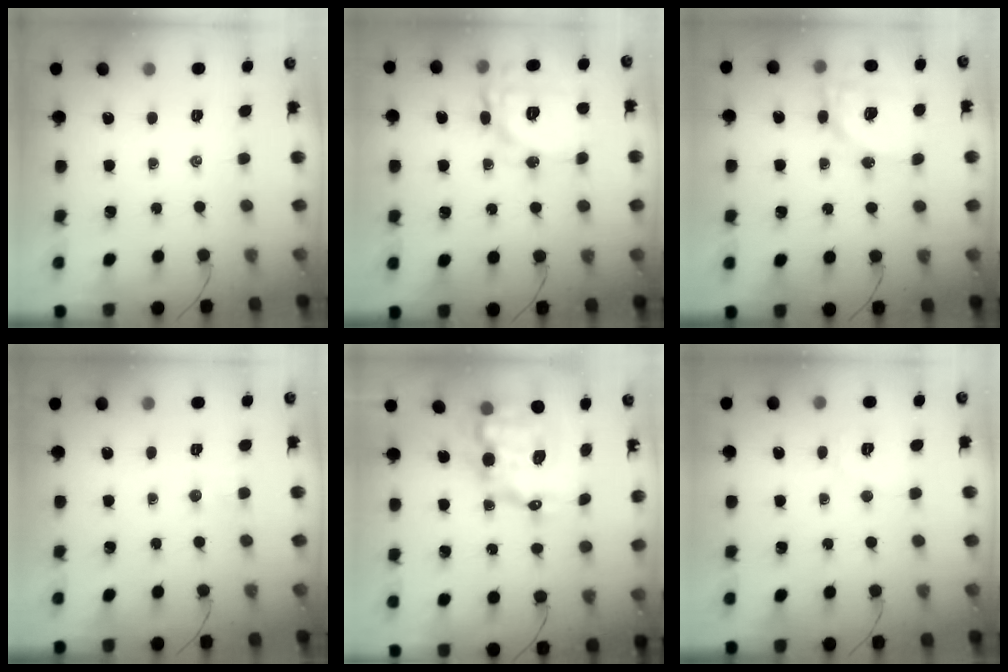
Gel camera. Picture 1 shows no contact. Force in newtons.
{"total": 14.4, "press": 14.4, "slide": 0.5}
{"total": 14.5, "press": 14.2, "slide": 2.9}
{"total": 3.4, "press": 3.2, "slide": 0.9}
{"total": 13.5, "press": 13.1, "slide": 3.2}
{"total": 4.4, "press": 4.3, "slide": 1.0}